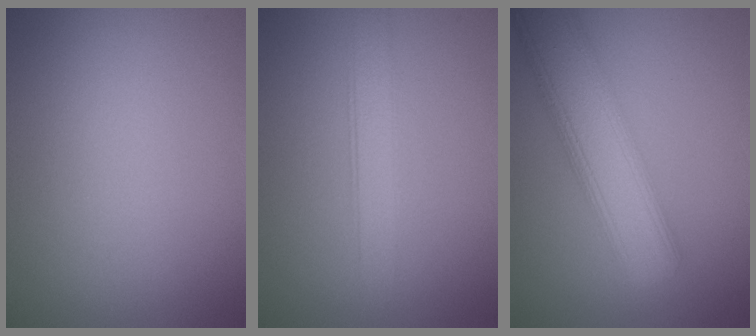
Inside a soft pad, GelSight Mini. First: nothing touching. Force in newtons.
{"total": 2.5, "press": 2.5, "slide": 0.1}
{"total": 7.7, "press": 7.7, "slide": 0.6}